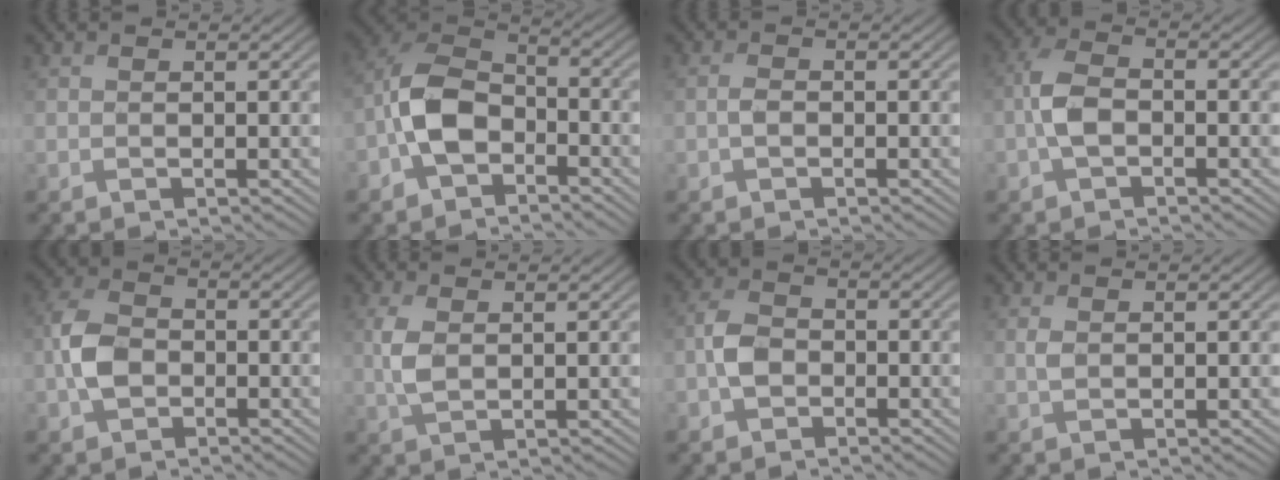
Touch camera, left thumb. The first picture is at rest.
{"total": 7.7, "force": [-2.9, 4.7, 5.4], "torque": [-0.111, 0.014, -0.076]}
{"total": 0.6, "force": [0.1, 0.2, 0.6], "torque": [-0.011, 0.008, -0.004]}
{"total": 4.2, "force": [-1.0, 2.2, 3.5], "torque": [-0.078, 0.012, -0.027]}
{"total": 4.9, "force": [-1.0, 3.5, 3.2], "torque": [-0.075, 0.007, -0.028]}
{"total": 3.3, "force": [1.3, 1.3, 2.7], "torque": [-0.071, 0.009, 0.030]}
{"total": 3.3, "force": [-0.9, 2.5, 2.0], "torque": [-0.047, 0.008, -0.028]}
{"total": 1.2, "force": [1.0, 0.3, 0.7], "torque": [-0.020, 0.007, 0.021]}